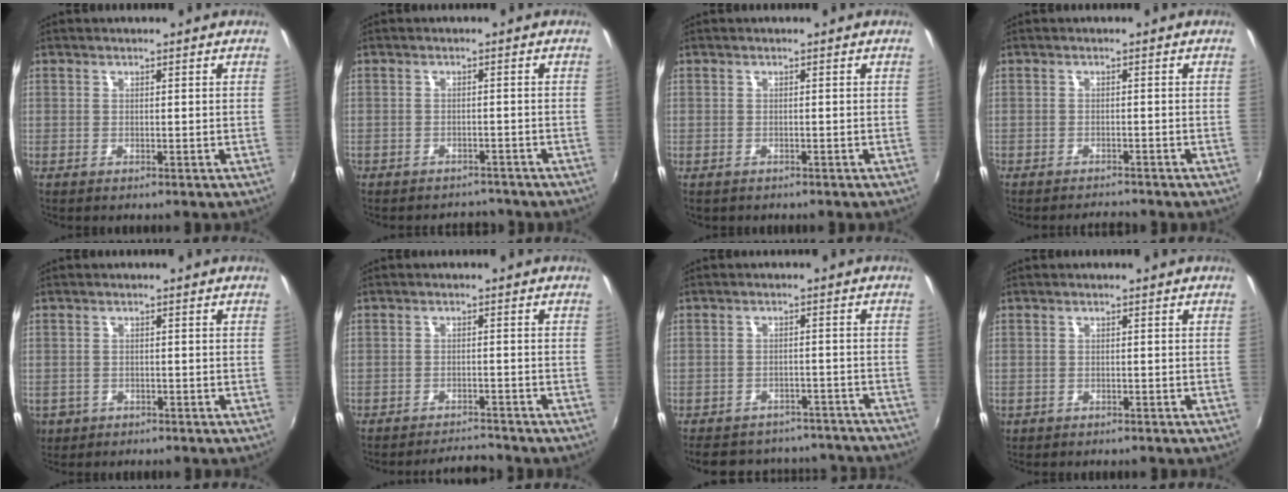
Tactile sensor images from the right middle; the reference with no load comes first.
{"total": 4.6, "force": [-4.0, 2.2, 0.5], "torque": [-0.019, 0.008, -0.059]}
{"total": 0.8, "force": [-0.6, 0.5, 0.2], "torque": [-0.009, -0.001, -0.006]}
{"total": 2.9, "force": [-2.8, 0.5, 0.5], "torque": [-0.020, -0.002, -0.046]}
{"total": 5.3, "force": [-2.4, 4.4, 1.9], "torque": [-0.058, -0.007, -0.035]}
{"total": 4.5, "force": [-4.4, 0.5, 0.5], "torque": [-0.025, 0.002, -0.070]}
{"total": 19.5, "force": [-16.9, 7.3, 6.2], "torque": [-0.130, 0.025, -0.200]}
{"total": 1.6, "force": [-0.9, 1.3, 0.4], "torque": [-0.014, -0.003, -0.013]}